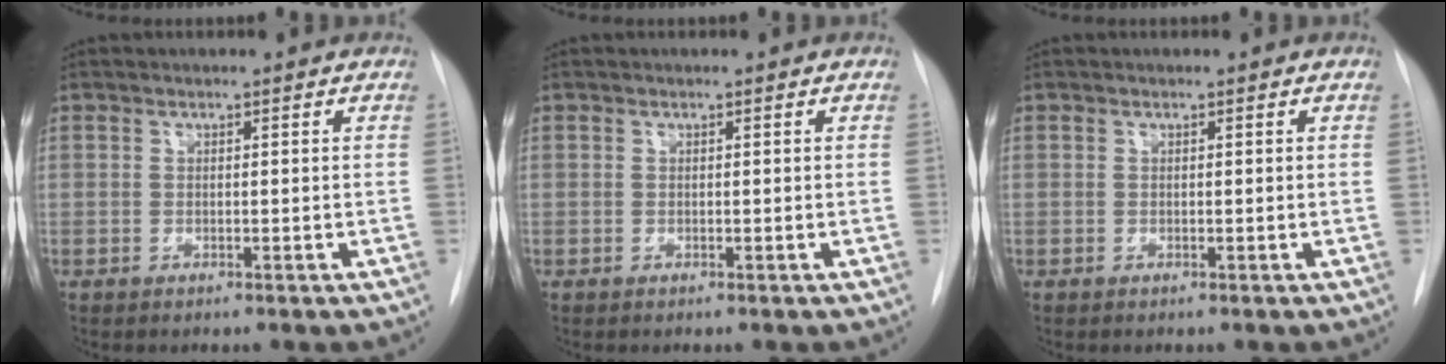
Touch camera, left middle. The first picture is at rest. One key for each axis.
{"total": 0.0}
{"total": 0.0}